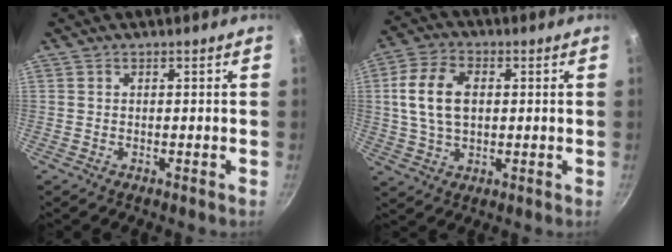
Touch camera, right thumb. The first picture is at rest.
{"total": 10.8, "force": [1.5, 6.9, 8.2], "torque": [-0.149, 0.012, 0.023]}